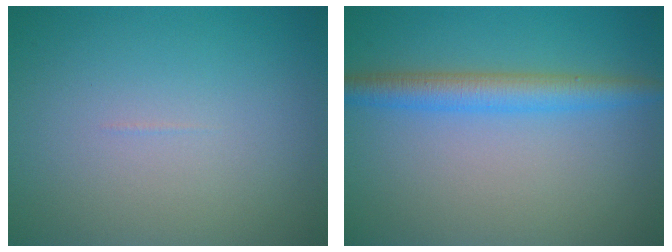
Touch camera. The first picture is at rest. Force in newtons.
{"total": 3.6, "press": 3.6, "slide": 0.0}